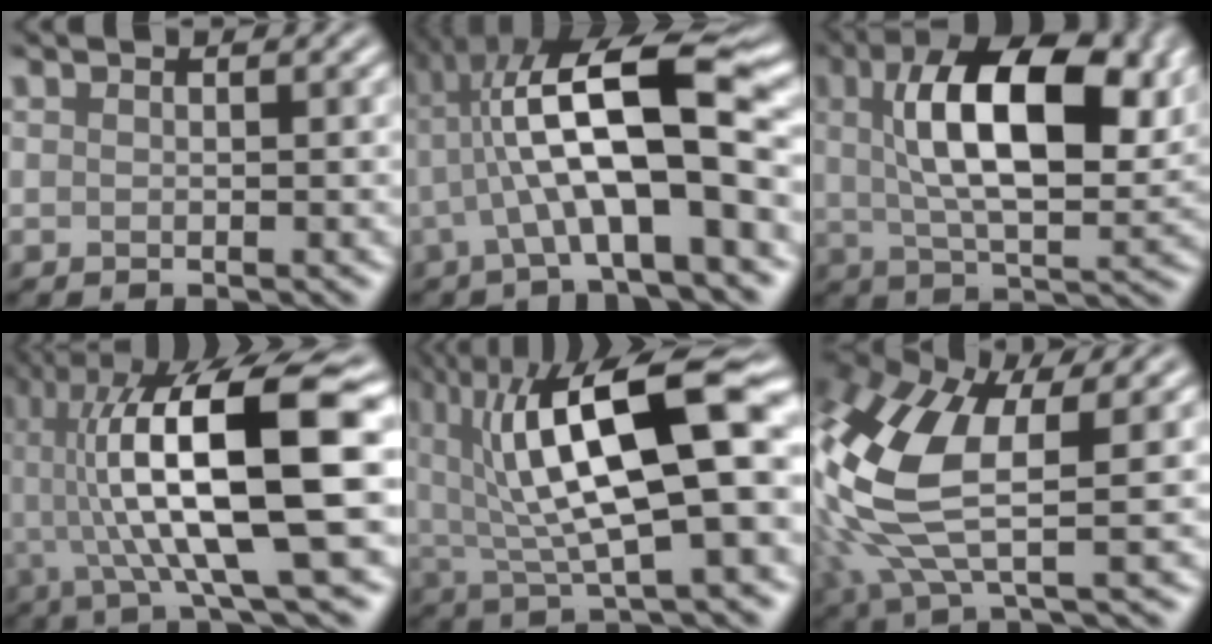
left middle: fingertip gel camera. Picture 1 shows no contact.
{"total": 9.2, "force": [-1.3, 1.1, 9.0], "torque": [-0.181, 0.001, 0.016]}
{"total": 9.3, "force": [1.7, 3.0, 8.6], "torque": [-0.154, -0.018, 0.060]}
{"total": 11.7, "force": [-0.8, 1.7, 11.6], "torque": [-0.220, -0.011, 0.027]}
{"total": 11.5, "force": [2.0, 3.0, 10.9], "torque": [-0.214, -0.017, 0.071]}
{"total": 7.5, "force": [-0.3, 3.1, 6.9], "torque": [-0.225, -0.041, 0.035]}